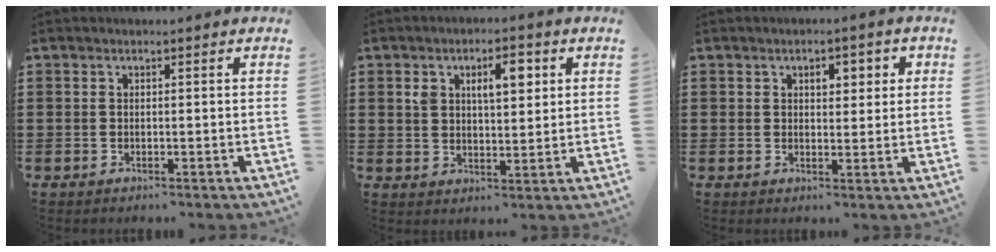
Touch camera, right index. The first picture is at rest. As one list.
[{"total": 6.0, "force": [2.2, 2.7, 4.9], "torque": [-0.080, 0.000, 0.031]}, {"total": 3.0, "force": [1.1, 1.8, 2.1], "torque": [-0.024, 0.001, 0.010]}]